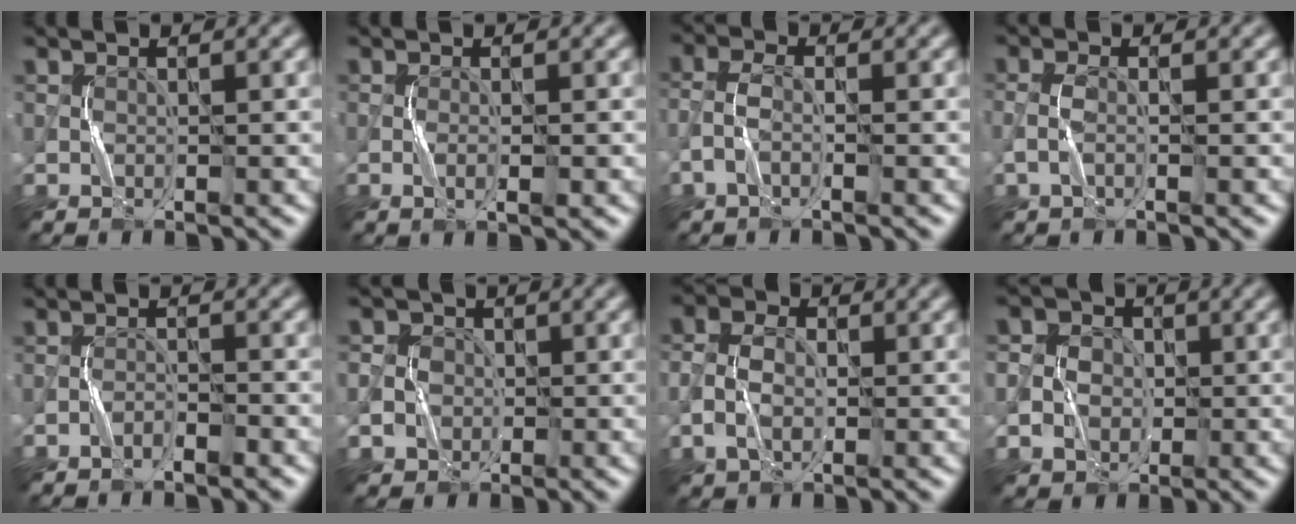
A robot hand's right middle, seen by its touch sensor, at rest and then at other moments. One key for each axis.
{"total": 1.3, "fx": -0.4, "fy": 0.1, "fz": 1.3, "tx": -0.027, "ty": 0.000, "tz": -0.007}
{"total": 1.9, "fx": -0.8, "fy": 0.7, "fz": 1.6, "tx": -0.045, "ty": 0.004, "tz": -0.026}
{"total": 1.3, "fx": -0.3, "fy": 0.2, "fz": 1.2, "tx": -0.035, "ty": 0.003, "tz": -0.011}
{"total": 1.3, "fx": -1.1, "fy": 0.1, "fz": 0.8, "tx": -0.019, "ty": 0.007, "tz": -0.019}
{"total": 3.7, "fx": -0.6, "fy": 3.5, "fz": 1.1, "tx": -0.003, "ty": 0.014, "tz": -0.023}
{"total": 3.6, "fx": -0.4, "fy": 2.5, "fz": 2.5, "tx": -0.061, "ty": 0.000, "tz": -0.008}
{"total": 4.1, "fx": -0.3, "fy": 3.8, "fz": 1.6, "tx": -0.015, "ty": 0.017, "tz": -0.020}